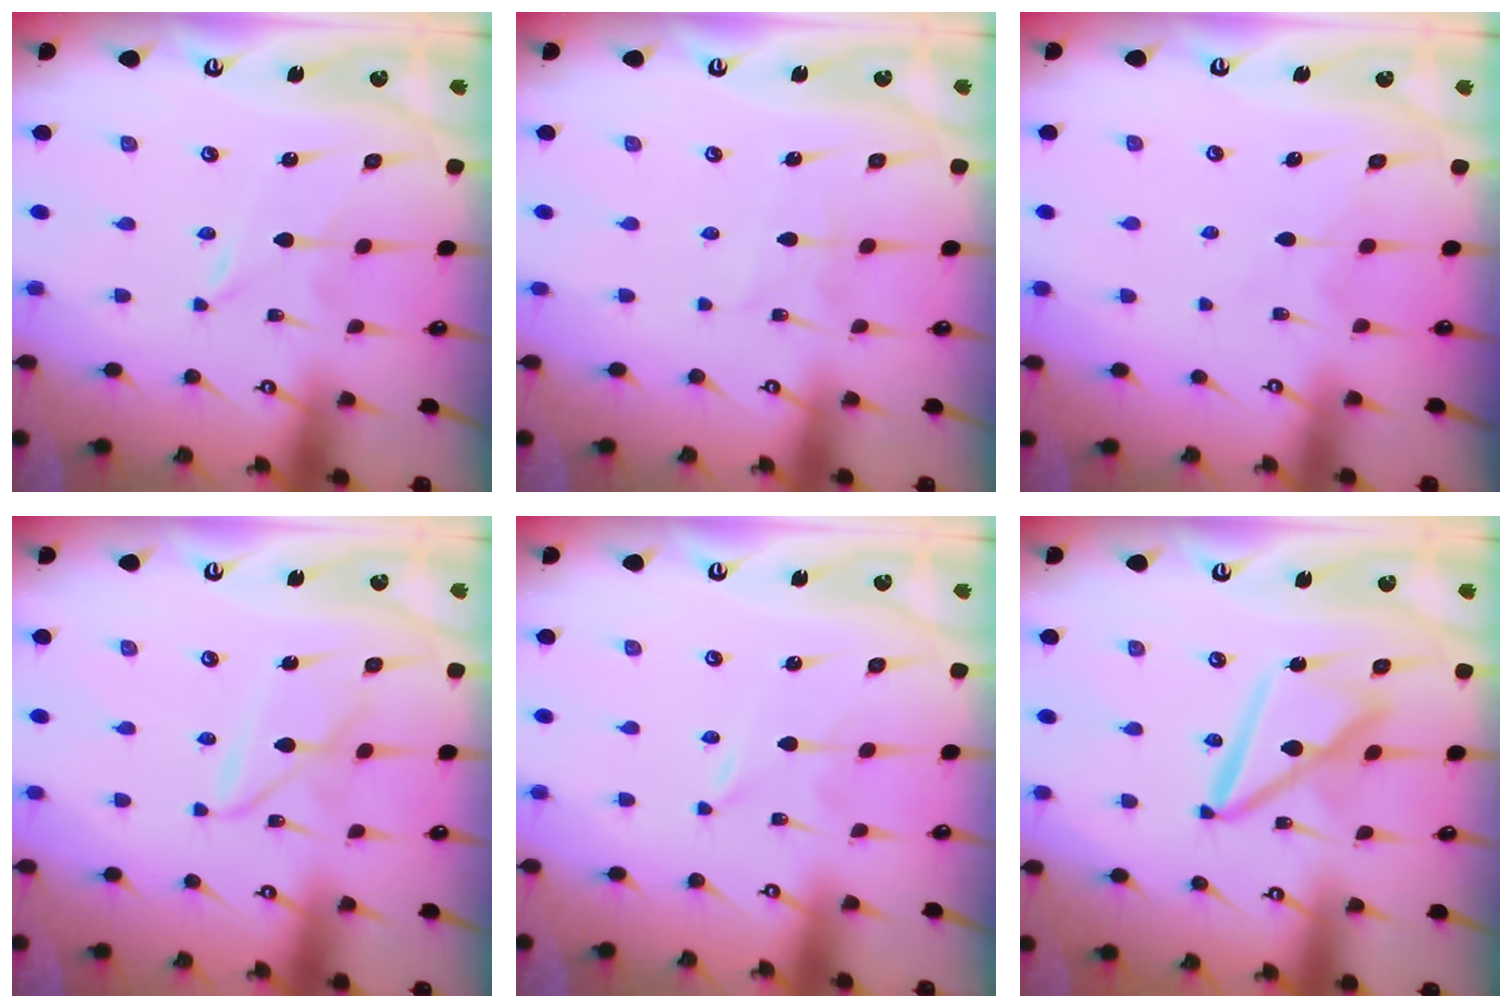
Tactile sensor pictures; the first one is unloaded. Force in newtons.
{"total": 2.0, "press": 2.0, "slide": 0.2}
{"total": 6.2, "press": 6.1, "slide": 0.6}
{"total": 5.8, "press": 5.7, "slide": 0.5}
{"total": 0.0}
{"total": 14.2, "press": 14.2, "slide": 1.4}